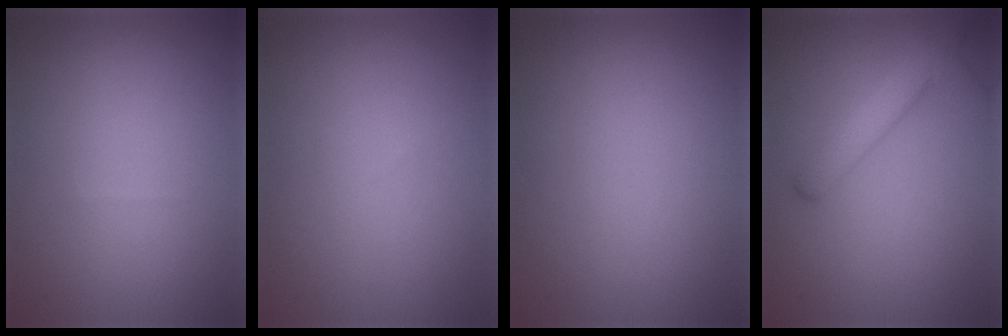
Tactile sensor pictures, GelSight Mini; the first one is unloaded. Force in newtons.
{"total": 0.0}
{"total": 0.0}
{"total": 3.5, "press": 3.5, "slide": 0.2}